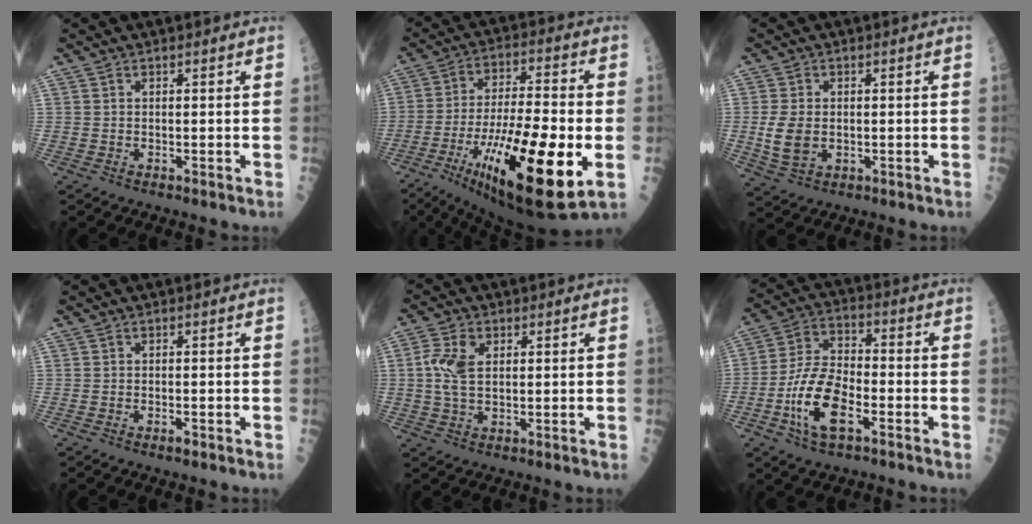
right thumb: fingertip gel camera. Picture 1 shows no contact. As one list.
[{"total": 27.3, "force": [-7.8, 7.4, 25.1], "torque": [-0.445, -0.019, -0.117]}, {"total": 6.0, "force": [-0.4, 4.0, 4.5], "torque": [-0.086, -0.004, 0.000]}, {"total": 0.9, "force": [-0.5, 0.3, 0.6], "torque": [-0.006, 0.002, -0.009]}, {"total": 6.3, "force": [1.2, 3.7, 5.0], "torque": [-0.111, 0.005, 0.023]}, {"total": 13.0, "force": [-4.8, 5.9, 10.6], "torque": [-0.205, 0.030, -0.092]}]